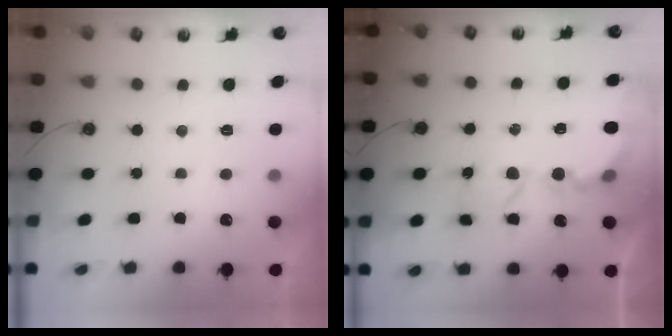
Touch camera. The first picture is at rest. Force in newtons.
{"total": 7.7, "press": 7.6, "slide": 0.6}